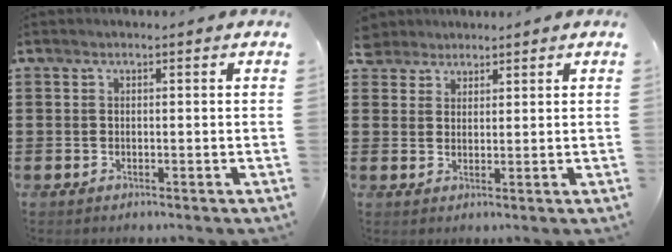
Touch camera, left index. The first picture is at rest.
{"total": 2.9, "force": [2.4, 1.5, -0.2], "torque": [-0.010, 0.008, 0.048]}